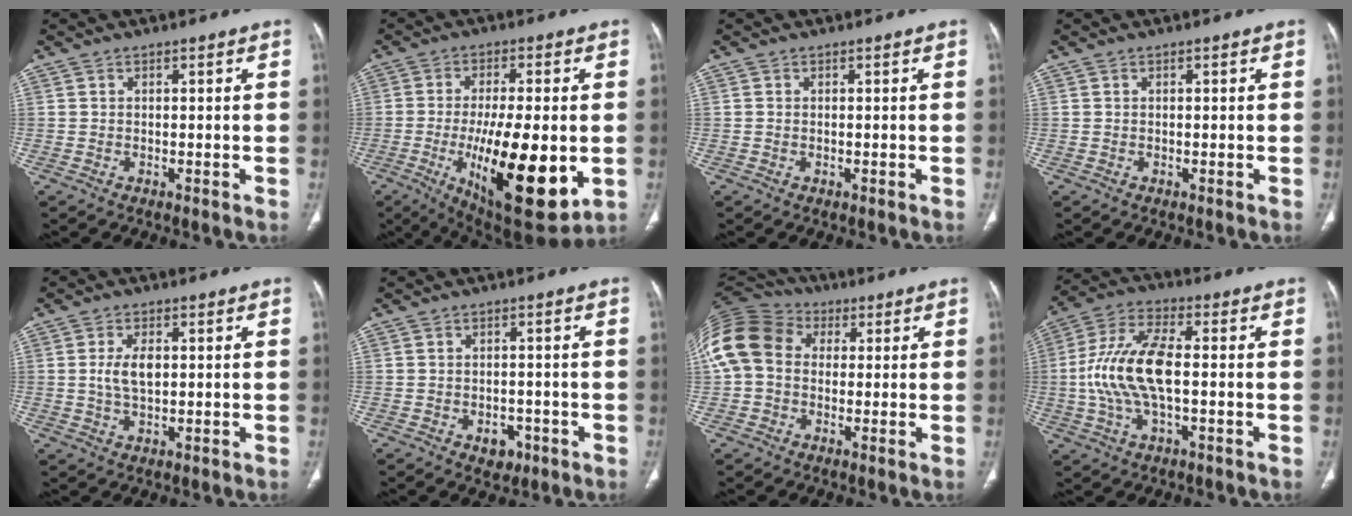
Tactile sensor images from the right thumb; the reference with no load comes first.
{"total": 21.7, "force": [-4.5, 7.2, 19.9], "torque": [-0.313, -0.027, -0.051]}
{"total": 0.0}
{"total": 0.0}
{"total": 4.8, "force": [0.6, 2.5, 4.1], "torque": [-0.083, 0.000, 0.013]}
{"total": 3.6, "force": [-1.7, 2.6, 1.9], "torque": [-0.009, 0.008, -0.016]}
{"total": 17.1, "force": [2.6, 13.6, 9.9], "torque": [-0.220, 0.051, 0.041]}
{"total": 13.6, "force": [-0.8, 5.7, 12.3], "torque": [-0.268, 0.024, -0.018]}